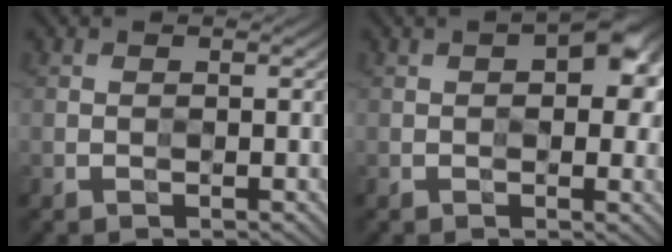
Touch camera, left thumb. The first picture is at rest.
{"total": 6.4, "force": [1.1, 3.3, 5.4], "torque": [-0.063, 0.007, 0.012]}